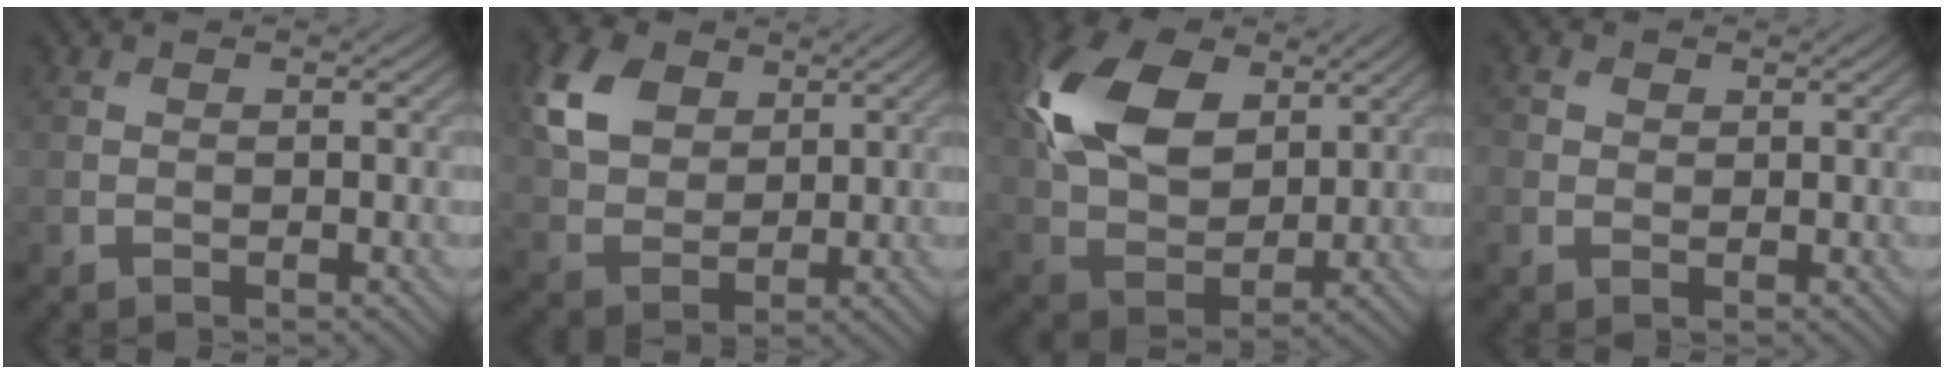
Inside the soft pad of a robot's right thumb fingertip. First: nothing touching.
{"total": 8.2, "force": [3.4, 5.8, 4.7], "torque": [-0.127, 0.008, 0.063]}
{"total": 13.9, "force": [4.7, 9.0, 9.5], "torque": [-0.225, 0.020, 0.085]}
{"total": 1.7, "force": [0.4, 1.6, 0.6], "torque": [-0.016, 0.001, 0.004]}